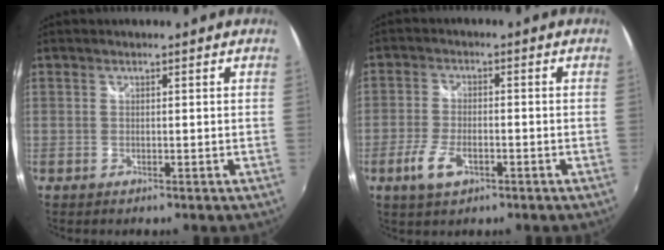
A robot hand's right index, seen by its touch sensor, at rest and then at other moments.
{"total": 6.1, "force": [-3.1, 2.9, 4.4], "torque": [-0.105, -0.008, -0.058]}